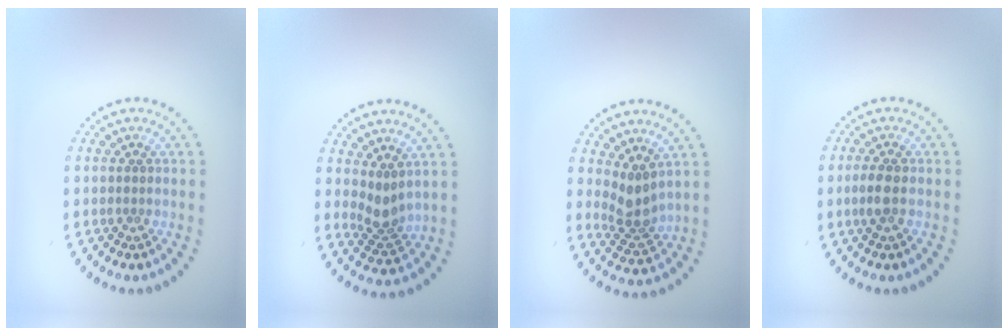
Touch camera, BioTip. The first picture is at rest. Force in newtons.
{"total": 2.2, "press": 1.8, "slide": 1.4}
{"total": 2.8, "press": 2.1, "slide": 1.8}
{"total": 1.8, "press": 1.7, "slide": 0.4}